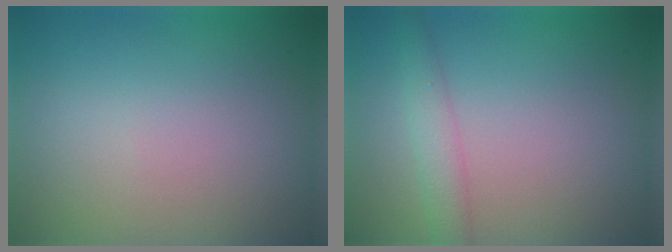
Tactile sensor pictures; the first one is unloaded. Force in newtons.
{"total": 2.4, "press": 2.4, "slide": 0.1}